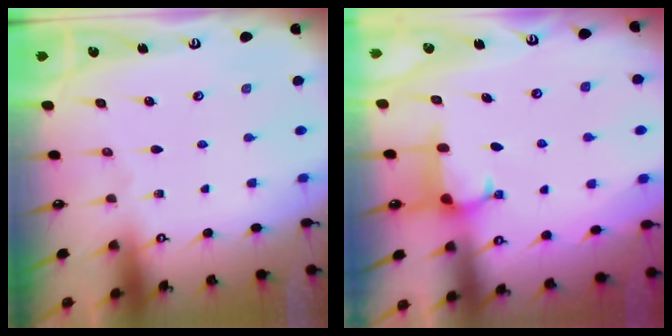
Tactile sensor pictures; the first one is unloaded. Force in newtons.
{"total": 2.2, "press": 2.2, "slide": 0.5}